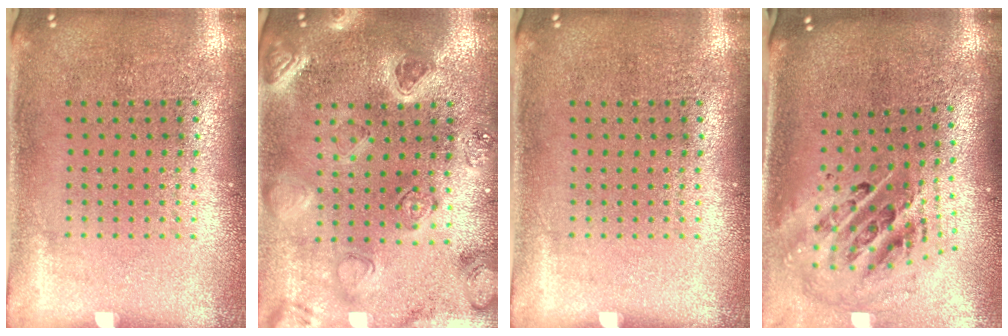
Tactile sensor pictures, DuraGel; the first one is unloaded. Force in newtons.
{"total": 2.2, "press": 2.2, "slide": 0.4}
{"total": 0.0}
{"total": 1.8, "press": 1.4, "slide": 1.2}